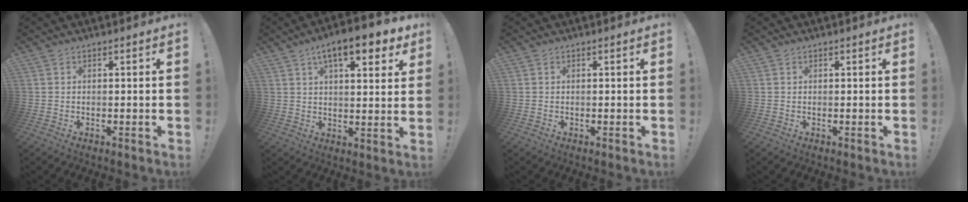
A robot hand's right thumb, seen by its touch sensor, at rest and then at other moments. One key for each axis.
{"total": 11.6, "fx": 6.5, "fy": 3.6, "fz": 8.9, "tx": -0.135, "ty": -0.025, "tz": 0.105}
{"total": 0.0}
{"total": 0.0}